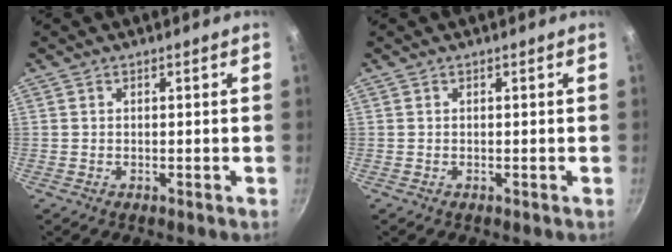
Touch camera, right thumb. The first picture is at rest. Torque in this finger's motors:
{"motor_torque": [-0.02, 0.01, 0.00, 0.00, 0.02]}